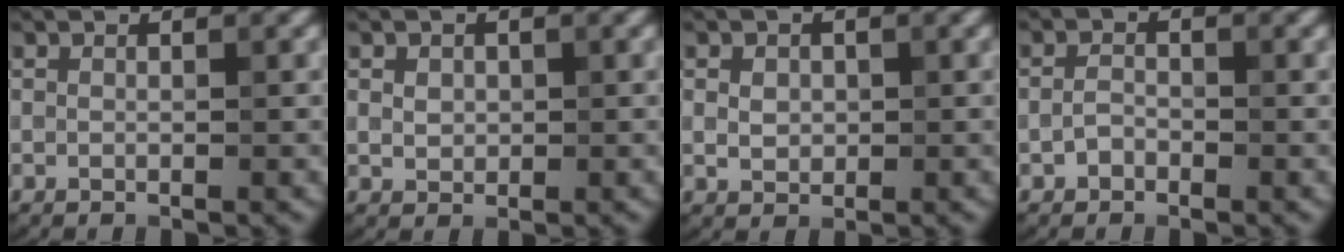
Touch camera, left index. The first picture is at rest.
{"total": 1.5, "force": [0.4, 1.3, 0.7], "torque": [-0.012, -0.001, 0.009]}
{"total": 1.9, "force": [0.3, 1.6, 1.0], "torque": [-0.017, -0.002, 0.006]}
{"total": 1.3, "force": [-0.7, 0.9, 0.6], "torque": [-0.012, 0.003, -0.017]}